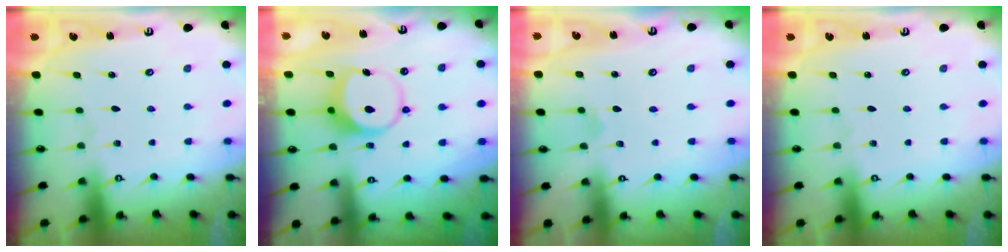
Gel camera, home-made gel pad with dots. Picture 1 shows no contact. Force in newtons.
{"total": 9.0, "press": 9.0, "slide": 1.2}
{"total": 1.5, "press": 1.5, "slide": 0.4}
{"total": 0.0}